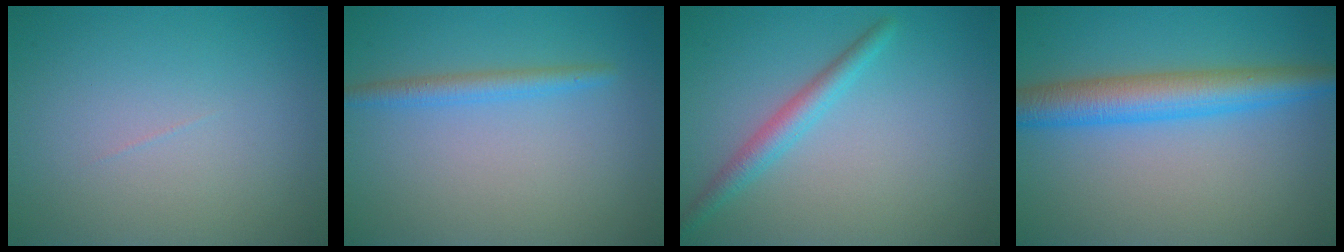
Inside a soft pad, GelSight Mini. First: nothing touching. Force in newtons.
{"total": 1.9, "press": 1.9, "slide": 0.2}
{"total": 2.3, "press": 2.3, "slide": 0.0}
{"total": 5.7, "press": 5.7, "slide": 0.0}